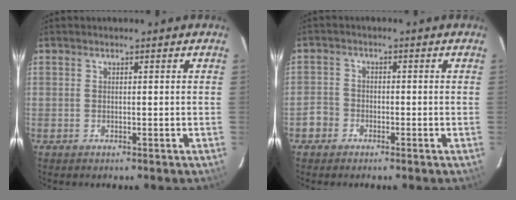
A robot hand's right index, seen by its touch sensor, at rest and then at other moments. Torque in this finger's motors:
{"motor_torque": [-0.05, 0.04, -0.49, -0.21]}